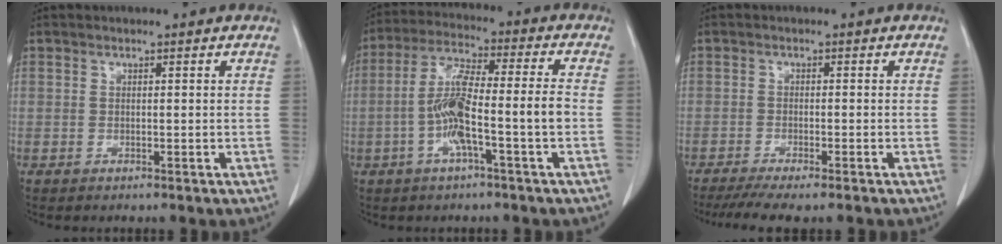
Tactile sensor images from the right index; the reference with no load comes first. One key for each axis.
{"total": 10.3, "fx": -2.7, "fy": 0.4, "fz": 9.9, "tx": -0.195, "ty": 0.016, "tz": -0.055}
{"total": 7.4, "fx": -6.1, "fy": 0.6, "fz": 4.2, "tx": -0.060, "ty": -0.012, "tz": -0.096}